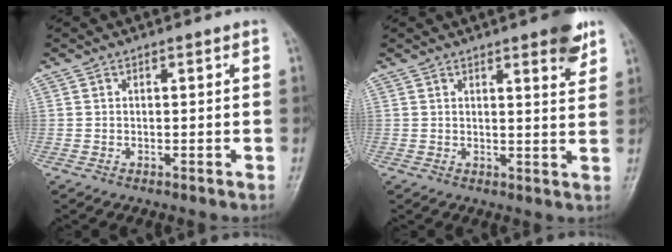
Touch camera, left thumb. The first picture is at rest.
{"total": 6.3, "force": [3.9, 1.5, 4.7], "torque": [-0.049, -0.019, 0.046]}